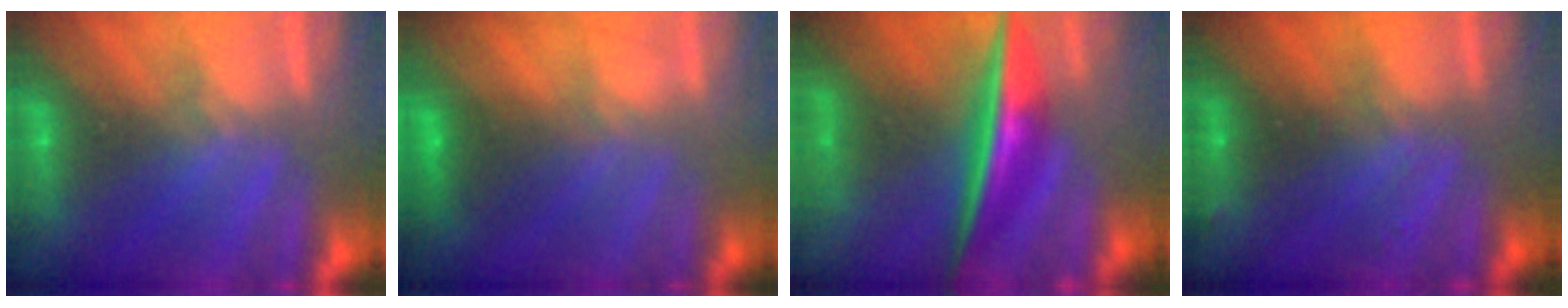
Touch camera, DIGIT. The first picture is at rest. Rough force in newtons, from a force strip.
{"total": 3.3}
{"total": 6.9}
{"total": 2.9}